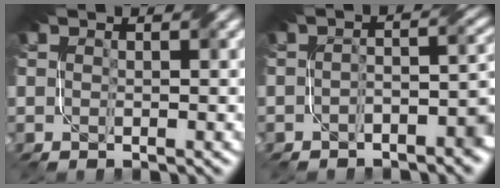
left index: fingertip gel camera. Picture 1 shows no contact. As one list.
[{"total": 4.3, "force": [-2.0, 1.8, 3.3], "torque": [-0.042, 0.003, -0.034]}]